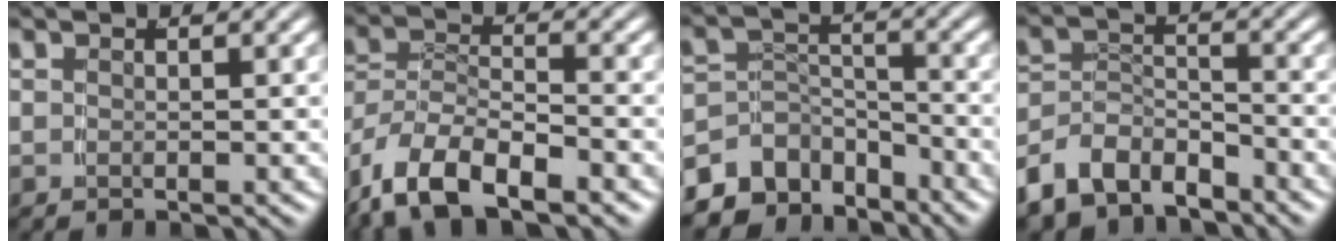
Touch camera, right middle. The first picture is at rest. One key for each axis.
{"total": 8.6, "fx": -4.5, "fy": 6.0, "fz": 4.3, "tx": -0.109, "ty": -0.026, "tz": -0.071}
{"total": 8.9, "fx": -5.8, "fy": 5.8, "fz": 3.5, "tx": -0.062, "ty": -0.032, "tz": -0.090}
{"total": 6.4, "fx": -4.7, "fy": 3.8, "fz": 2.2, "tx": -0.051, "ty": -0.023, "tz": -0.074}